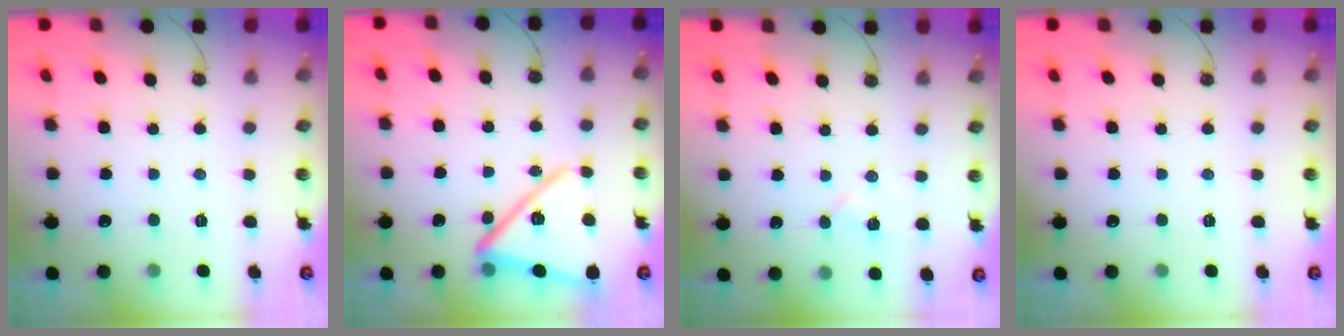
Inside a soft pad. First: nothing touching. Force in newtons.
{"total": 17.7, "press": 17.6, "slide": 1.4}
{"total": 6.2, "press": 5.8, "slide": 2.1}
{"total": 0.0}